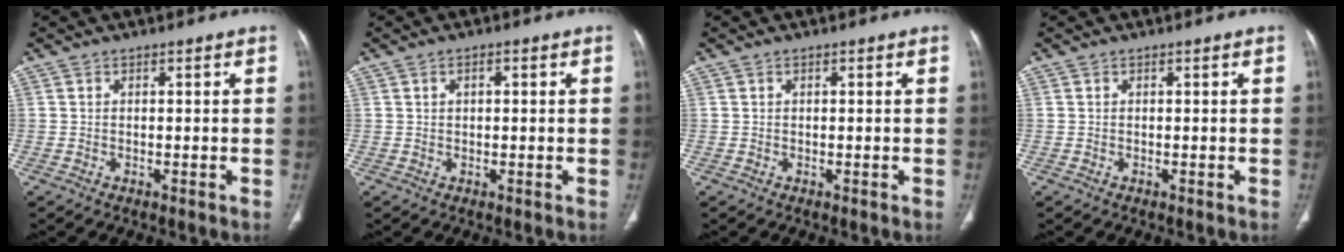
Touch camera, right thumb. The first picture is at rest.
{"total": 1.5, "force": [0.5, 0.9, 1.2], "torque": [-0.020, 0.005, 0.008]}
{"total": 0.0}
{"total": 0.0}